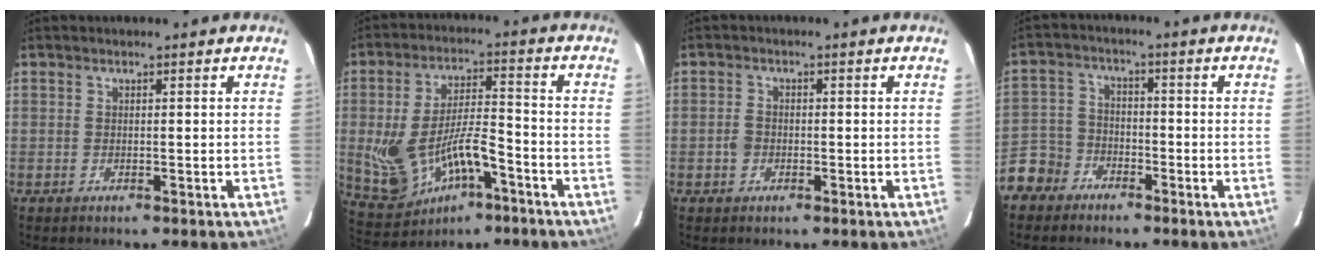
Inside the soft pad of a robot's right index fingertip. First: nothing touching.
{"total": 14.5, "force": [-5.2, 8.2, 10.8], "torque": [-0.226, -0.002, -0.066]}
{"total": 2.2, "force": [-0.7, 1.8, 0.9], "torque": [-0.019, 0.005, -0.014]}
{"total": 7.5, "force": [-5.1, 5.4, 1.1], "torque": [-0.038, 0.022, -0.105]}